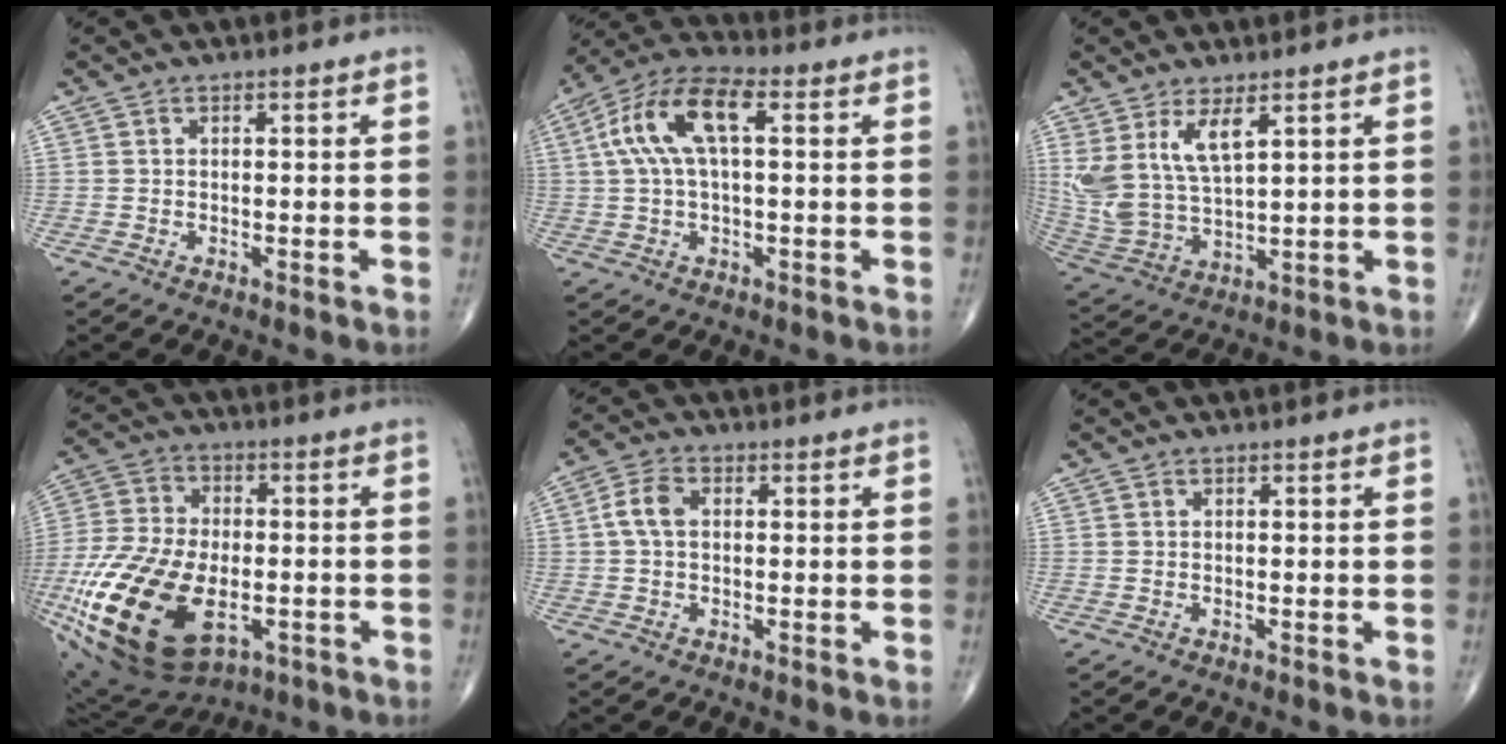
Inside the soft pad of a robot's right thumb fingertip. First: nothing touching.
{"total": 12.0, "force": [2.4, 5.1, 10.6], "torque": [-0.227, 0.038, 0.040]}
{"total": 11.2, "force": [5.2, 4.6, 8.7], "torque": [-0.183, -0.026, 0.120]}
{"total": 26.3, "force": [-7.8, 15.0, 20.2], "torque": [-0.445, -0.015, -0.123]}
{"total": 4.4, "force": [0.4, 2.8, 3.4], "torque": [-0.076, 0.014, 0.004]}
{"total": 0.0}